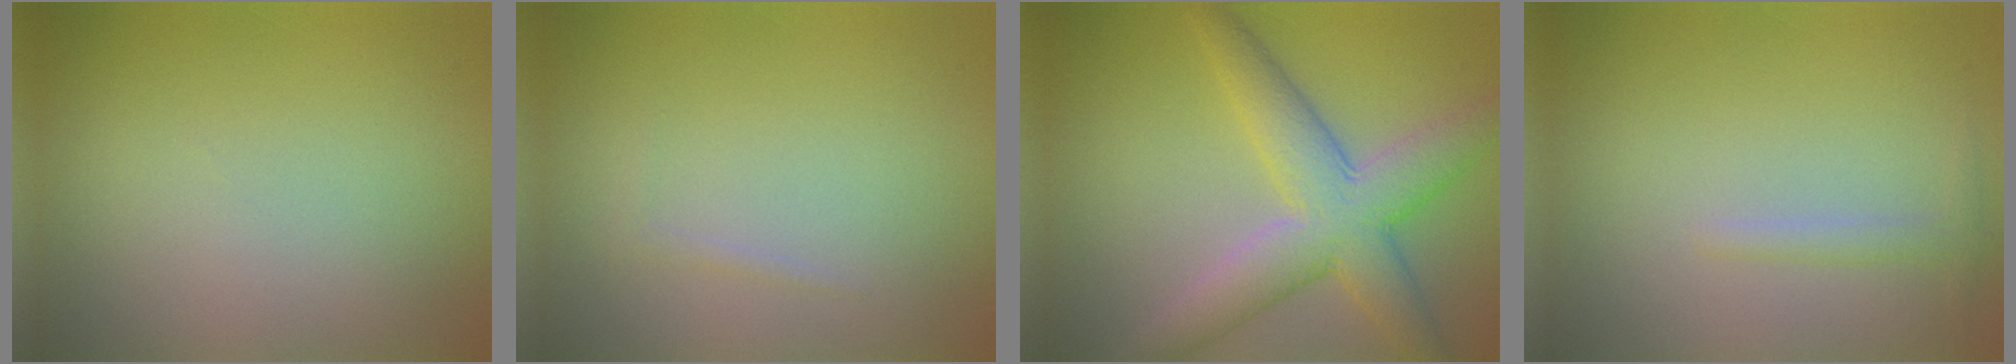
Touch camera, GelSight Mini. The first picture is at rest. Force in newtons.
{"total": 0.6, "press": 0.6, "slide": 0.0}
{"total": 7.0, "press": 7.0, "slide": 0.2}
{"total": 1.2, "press": 1.2, "slide": 0.0}